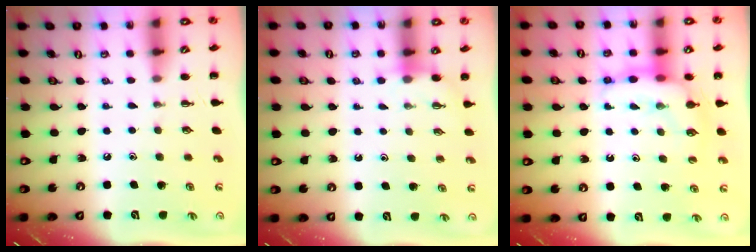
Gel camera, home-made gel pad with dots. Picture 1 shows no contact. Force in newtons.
{"total": 2.6, "press": 2.5, "slide": 0.9}
{"total": 10.9, "press": 10.8, "slide": 1.5}